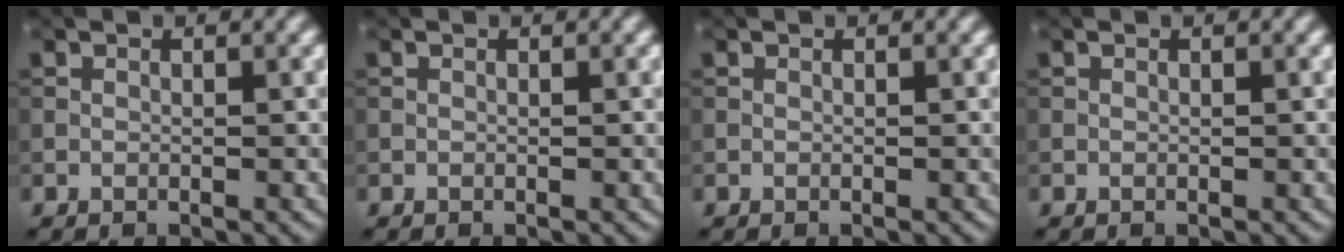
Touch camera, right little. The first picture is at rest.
{"total": 0.0}
{"total": 0.0}
{"total": 0.0}